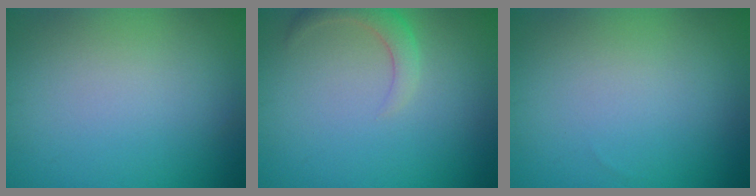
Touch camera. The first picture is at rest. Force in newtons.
{"total": 2.2, "press": 2.2, "slide": 0.2}
{"total": 0.0}